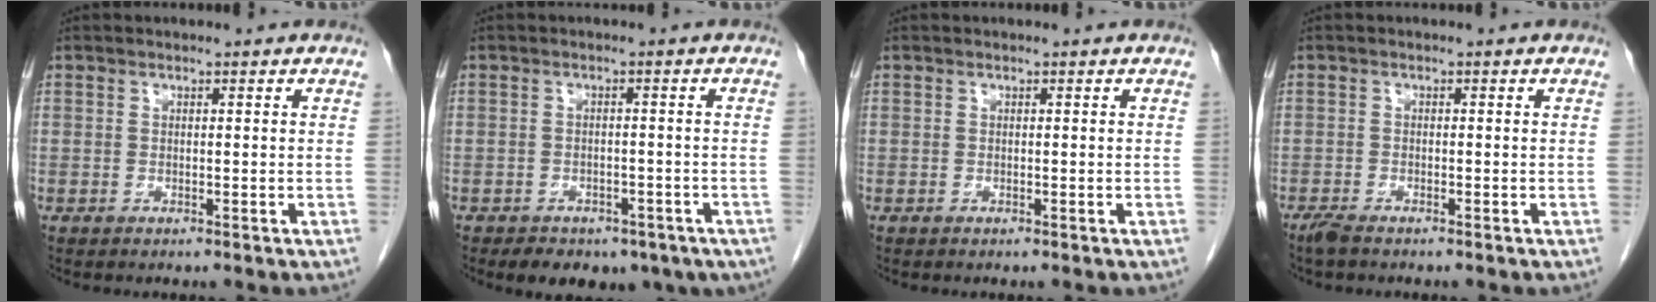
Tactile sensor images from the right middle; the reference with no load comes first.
{"total": 11.4, "force": [-7.5, 6.9, 5.2], "torque": [-0.075, 0.004, -0.084]}
{"total": 0.0}
{"total": 1.9, "force": [-1.5, 0.4, 1.0], "torque": [-0.028, -0.005, -0.030]}